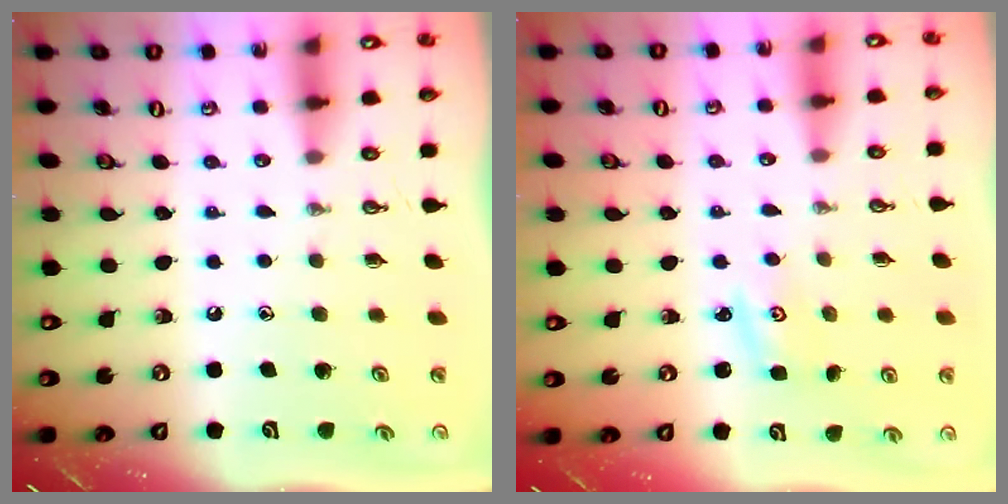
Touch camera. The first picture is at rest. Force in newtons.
{"total": 2.5, "press": 2.5, "slide": 0.4}